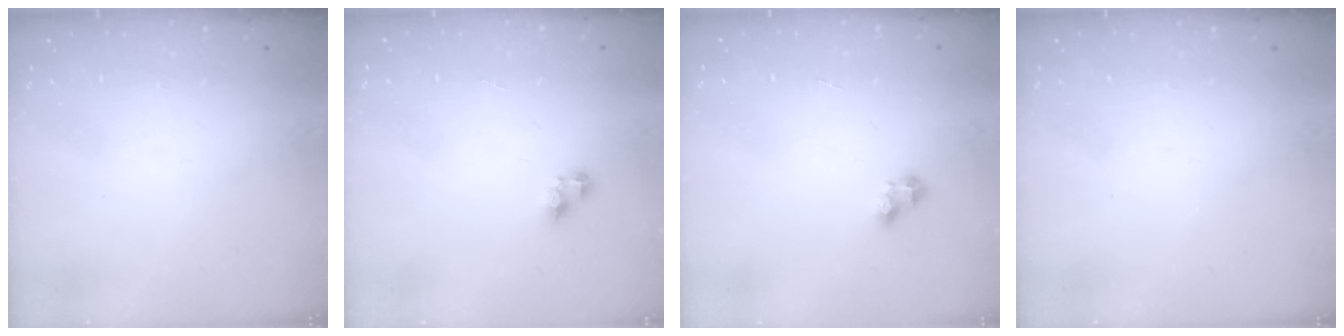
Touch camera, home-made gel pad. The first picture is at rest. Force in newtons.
{"total": 3.1, "press": 3.1, "slide": 0.3}
{"total": 3.7, "press": 3.7, "slide": 0.4}
{"total": 0.0}